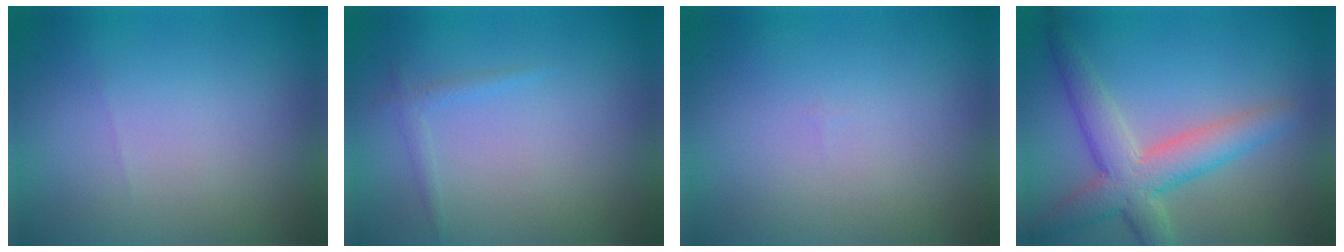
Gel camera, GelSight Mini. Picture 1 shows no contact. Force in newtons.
{"total": 0.9, "press": 0.9, "slide": 0.1}
{"total": 0.0}
{"total": 5.3, "press": 5.3, "slide": 0.3}